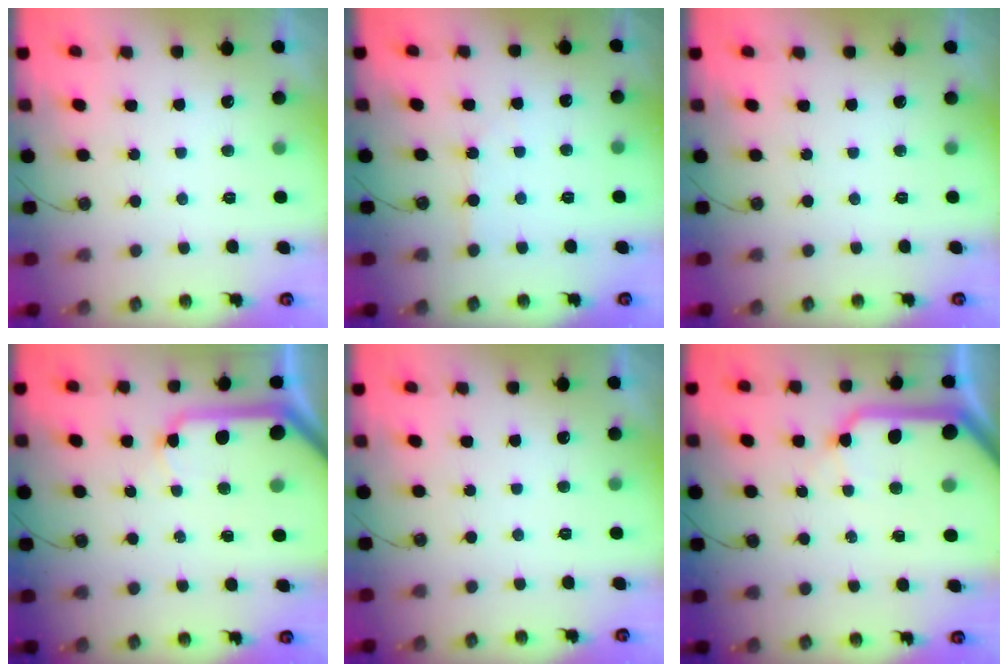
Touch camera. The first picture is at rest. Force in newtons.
{"total": 2.1, "press": 2.1, "slide": 0.4}
{"total": 0.0}
{"total": 11.7, "press": 11.6, "slide": 1.6}
{"total": 0.0}
{"total": 17.2, "press": 17.0, "slide": 2.3}